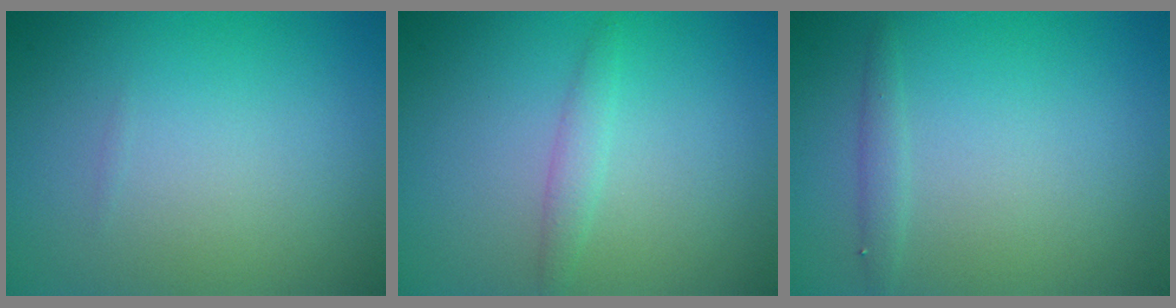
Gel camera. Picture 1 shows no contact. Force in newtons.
{"total": 1.4, "press": 1.4, "slide": 0.1}
{"total": 1.0, "press": 1.0, "slide": 0.1}